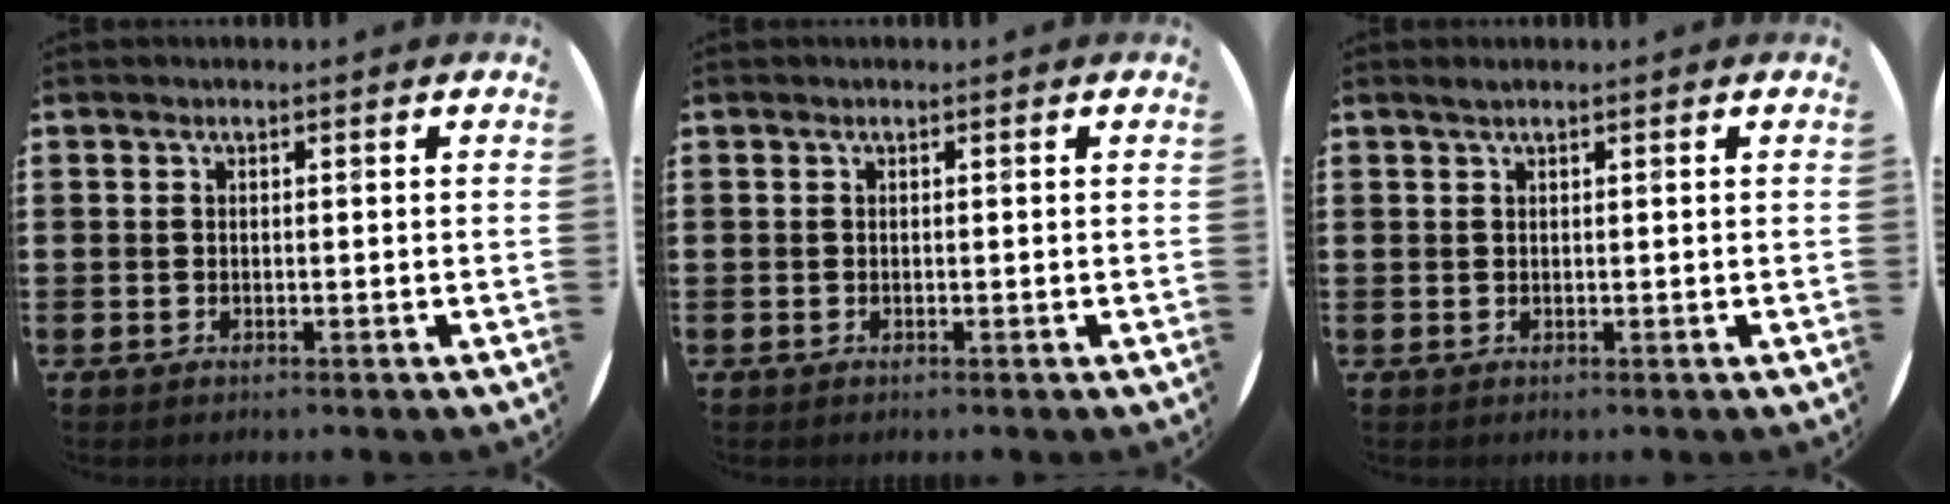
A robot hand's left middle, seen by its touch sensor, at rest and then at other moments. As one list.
[{"total": 0.0}, {"total": 0.6, "force": [0.5, 0.0, 0.4], "torque": [-0.008, 0.001, 0.009]}]